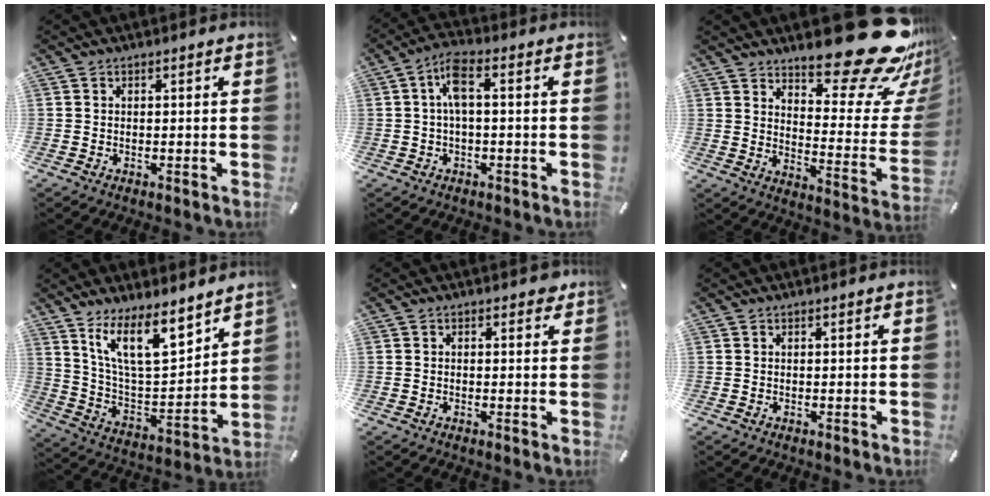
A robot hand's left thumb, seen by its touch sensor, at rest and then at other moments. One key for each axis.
{"total": 6.3, "fx": 0.5, "fy": 2.5, "fz": 5.8, "tx": -0.123, "ty": 0.013, "tz": 0.005}
{"total": 24.4, "fx": 18.5, "fy": 8.0, "fz": 13.8, "tx": -0.159, "ty": -0.146, "tz": 0.304}
{"total": 15.9, "fx": 11.5, "fy": 6.0, "fz": 9.2, "tx": -0.173, "ty": -0.069, "tz": 0.205}
{"total": 1.1, "fx": 0.6, "fy": 0.8, "fz": 0.6, "tx": 0.002, "ty": 0.000, "tz": 0.006}
{"total": 0.0}